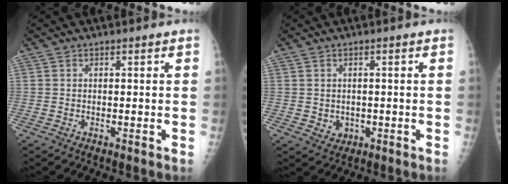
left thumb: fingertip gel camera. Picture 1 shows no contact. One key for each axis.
{"total": 1.5, "fx": -0.2, "fy": 1.4, "fz": 0.5, "tx": -0.005, "ty": 0.002, "tz": 0.003}